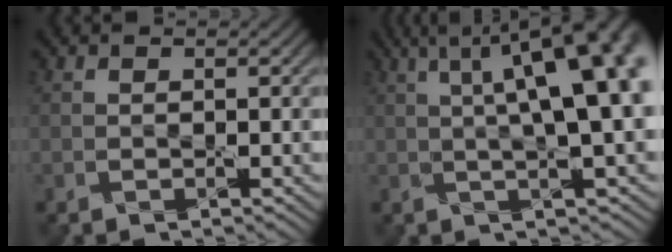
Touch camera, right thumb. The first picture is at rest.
{"total": 15.8, "force": [3.9, 4.9, 14.5], "torque": [-0.172, 0.047, 0.053]}